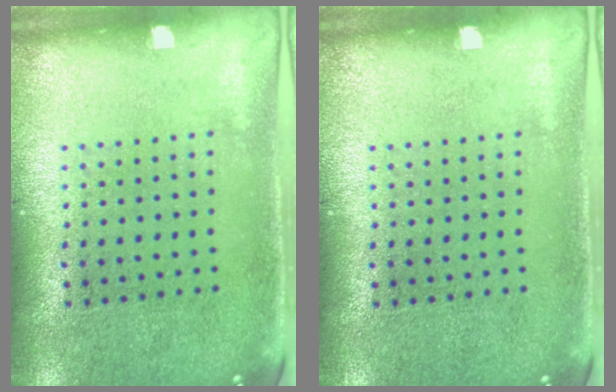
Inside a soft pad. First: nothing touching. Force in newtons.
{"total": 0.0}